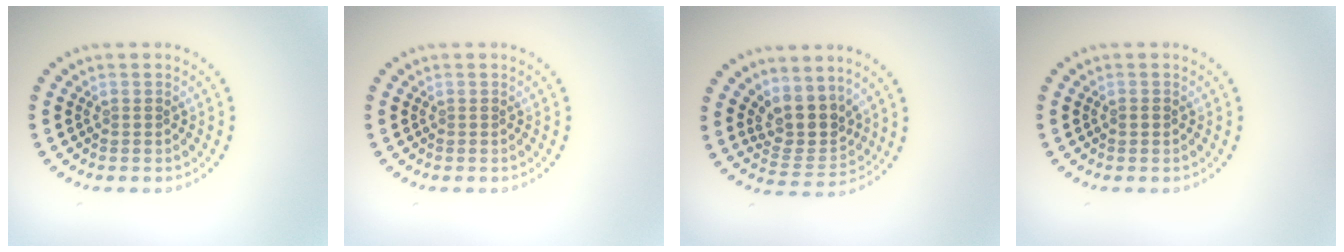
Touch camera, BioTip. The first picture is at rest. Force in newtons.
{"total": 0.0}
{"total": 3.8, "press": 3.0, "slide": 2.3}
{"total": 0.8, "press": 0.8, "slide": 0.1}